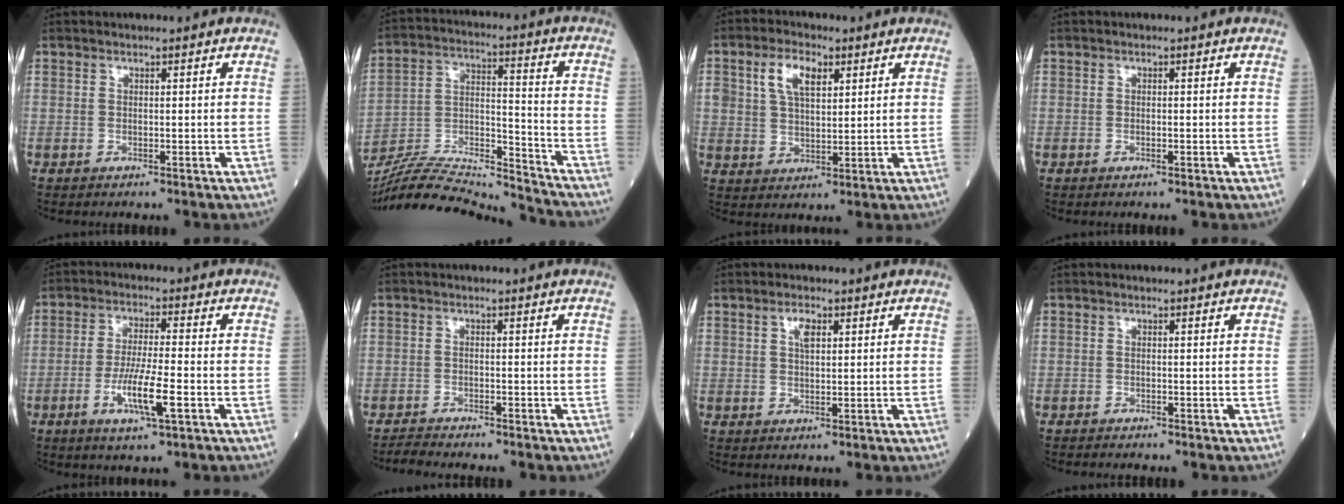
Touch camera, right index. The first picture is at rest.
{"total": 20.1, "force": [-19.2, 0.3, 5.9], "torque": [-0.126, 0.011, -0.325]}
{"total": 6.7, "force": [2.8, 3.5, 5.0], "torque": [-0.103, 0.014, 0.057]}
{"total": 0.5, "force": [-0.3, 0.0, 0.4], "torque": [-0.006, -0.001, -0.004]}
{"total": 7.9, "force": [-3.0, 0.5, 7.3], "torque": [-0.139, -0.011, -0.056]}
{"total": 2.2, "force": [-2.2, -0.5, 0.0], "torque": [-0.006, -0.012, -0.042]}
{"total": 2.6, "force": [1.1, 1.0, 2.1], "torque": [-0.041, 0.001, 0.021]}
{"total": 0.9, "force": [-0.9, 0.1, 0.2], "torque": [-0.004, -0.002, -0.014]}